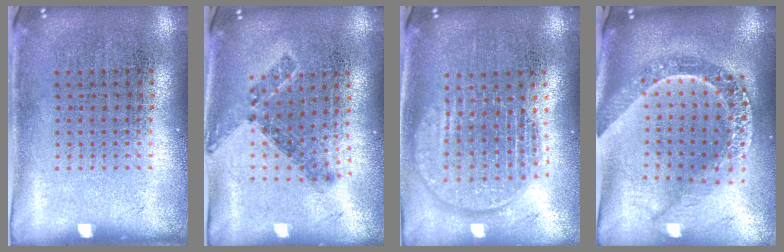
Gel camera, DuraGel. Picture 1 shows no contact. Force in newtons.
{"total": 0.8, "press": 0.8, "slide": 0.3}
{"total": 1.9, "press": 1.6, "slide": 1.0}
{"total": 2.6, "press": 2.1, "slide": 1.6}